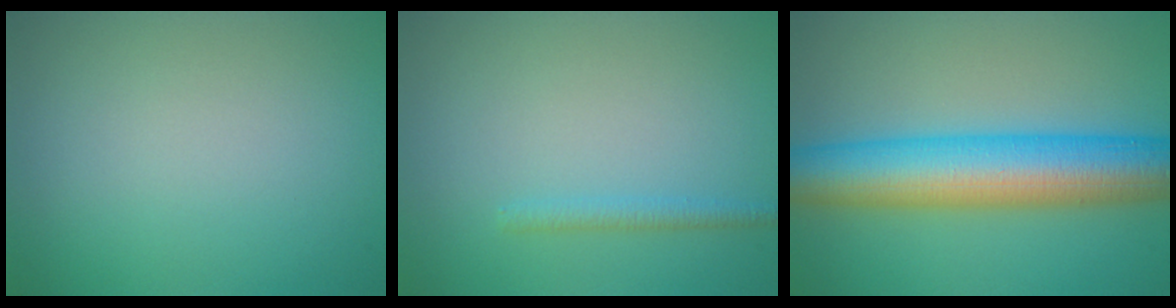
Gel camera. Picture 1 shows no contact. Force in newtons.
{"total": 1.3, "press": 1.3, "slide": 0.1}
{"total": 10.3, "press": 10.3, "slide": 0.1}